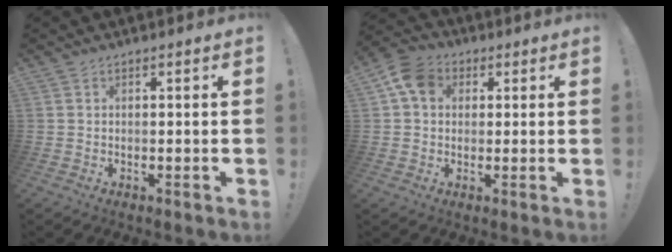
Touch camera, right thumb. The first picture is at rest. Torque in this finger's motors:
{"motor_torque": [0.06, 0.07, 0.20, -0.12, 0.04]}